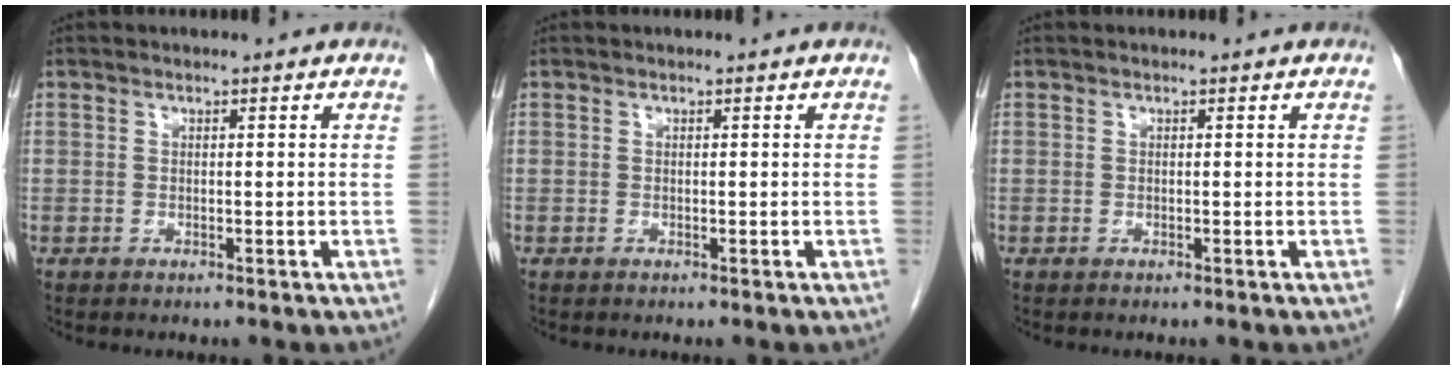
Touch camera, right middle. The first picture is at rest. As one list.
[{"total": 0.0}, {"total": 0.0}]